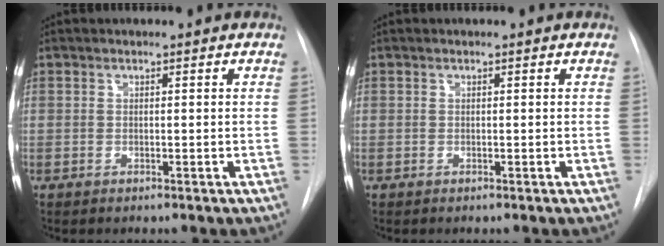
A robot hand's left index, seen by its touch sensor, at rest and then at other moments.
{"total": 0.0}